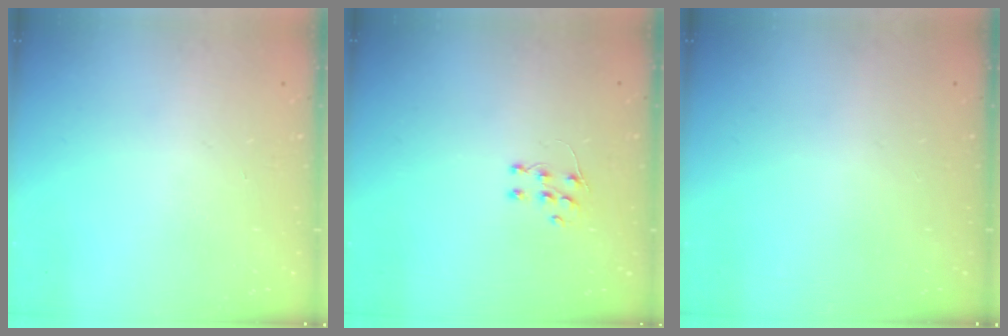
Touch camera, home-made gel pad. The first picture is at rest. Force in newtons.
{"total": 5.7, "press": 5.6, "slide": 0.4}
{"total": 0.0}